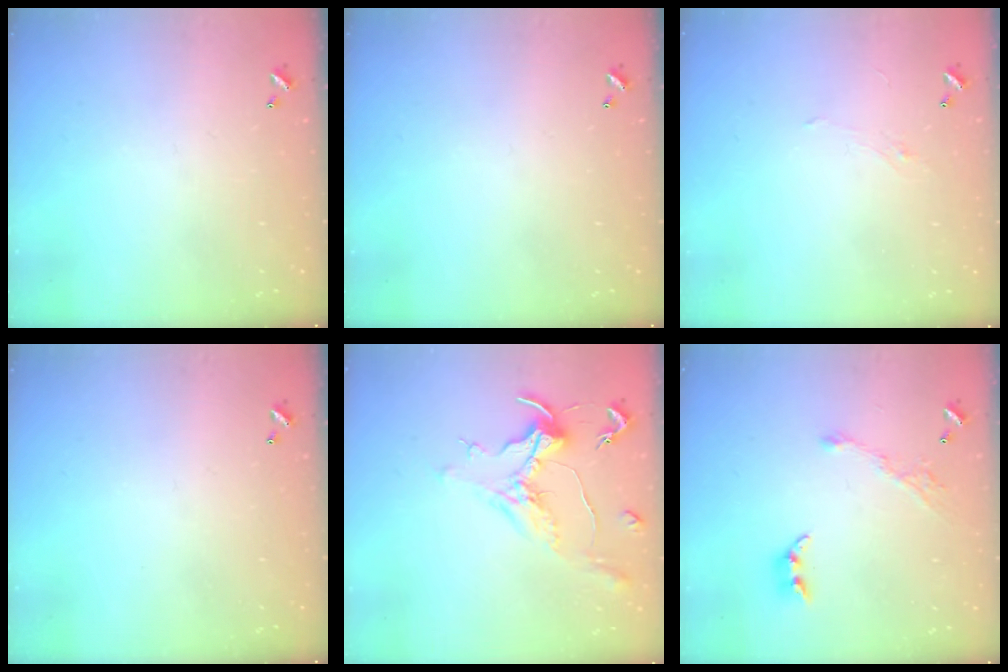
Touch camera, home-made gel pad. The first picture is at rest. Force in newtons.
{"total": 0.0}
{"total": 0.8, "press": 0.5, "slide": 0.6}
{"total": 0.0}
{"total": 1.4, "press": 0.6, "slide": 1.3}
{"total": 6.9, "press": 6.9, "slide": 0.7}